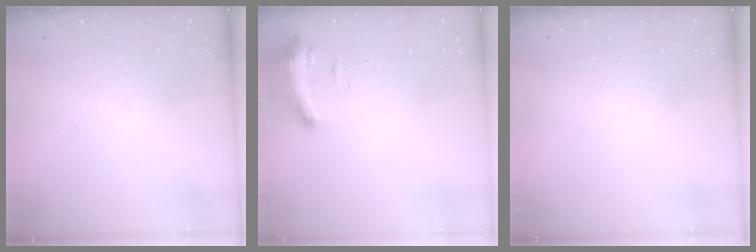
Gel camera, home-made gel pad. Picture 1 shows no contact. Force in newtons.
{"total": 9.4, "press": 9.3, "slide": 1.3}
{"total": 0.0}